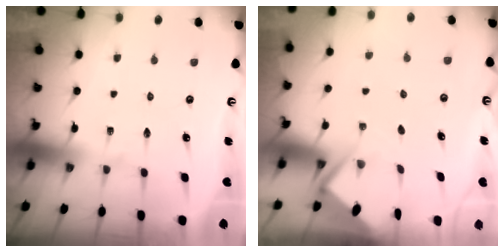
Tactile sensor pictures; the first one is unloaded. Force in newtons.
{"total": 2.7, "press": 2.7, "slide": 0.3}